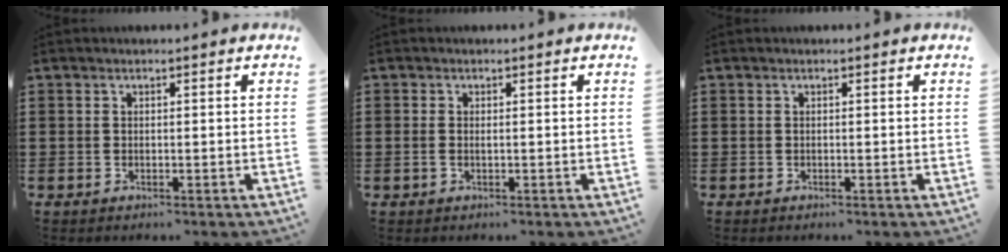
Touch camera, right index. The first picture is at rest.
{"total": 0.8, "force": [0.0, 0.3, 0.8], "torque": [-0.016, 0.000, -0.001]}
{"total": 0.0}